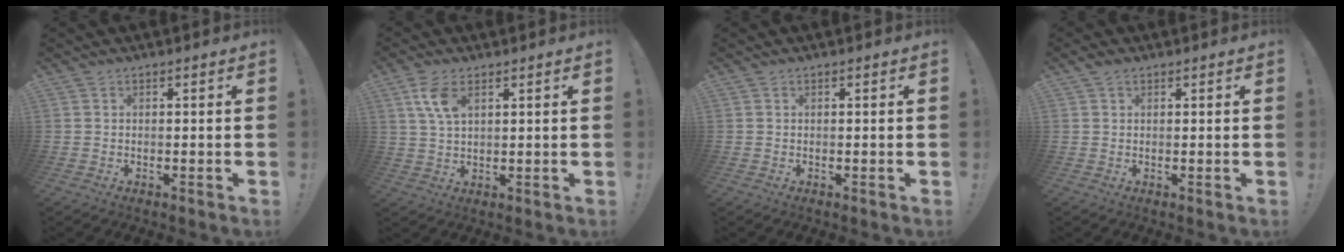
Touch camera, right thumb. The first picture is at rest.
{"total": 7.2, "force": [3.1, 3.5, 5.5], "torque": [-0.110, -0.006, 0.058]}
{"total": 0.0}
{"total": 1.7, "force": [1.0, 1.0, 0.9], "torque": [-0.013, 0.001, 0.018]}